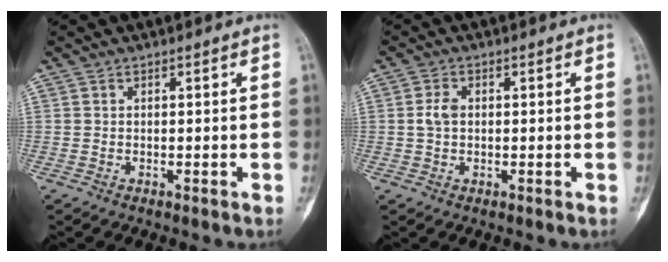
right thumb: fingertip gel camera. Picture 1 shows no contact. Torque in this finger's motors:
{"motor_torque": [-0.38, 0.37, 0.47, -0.02, 0.02]}